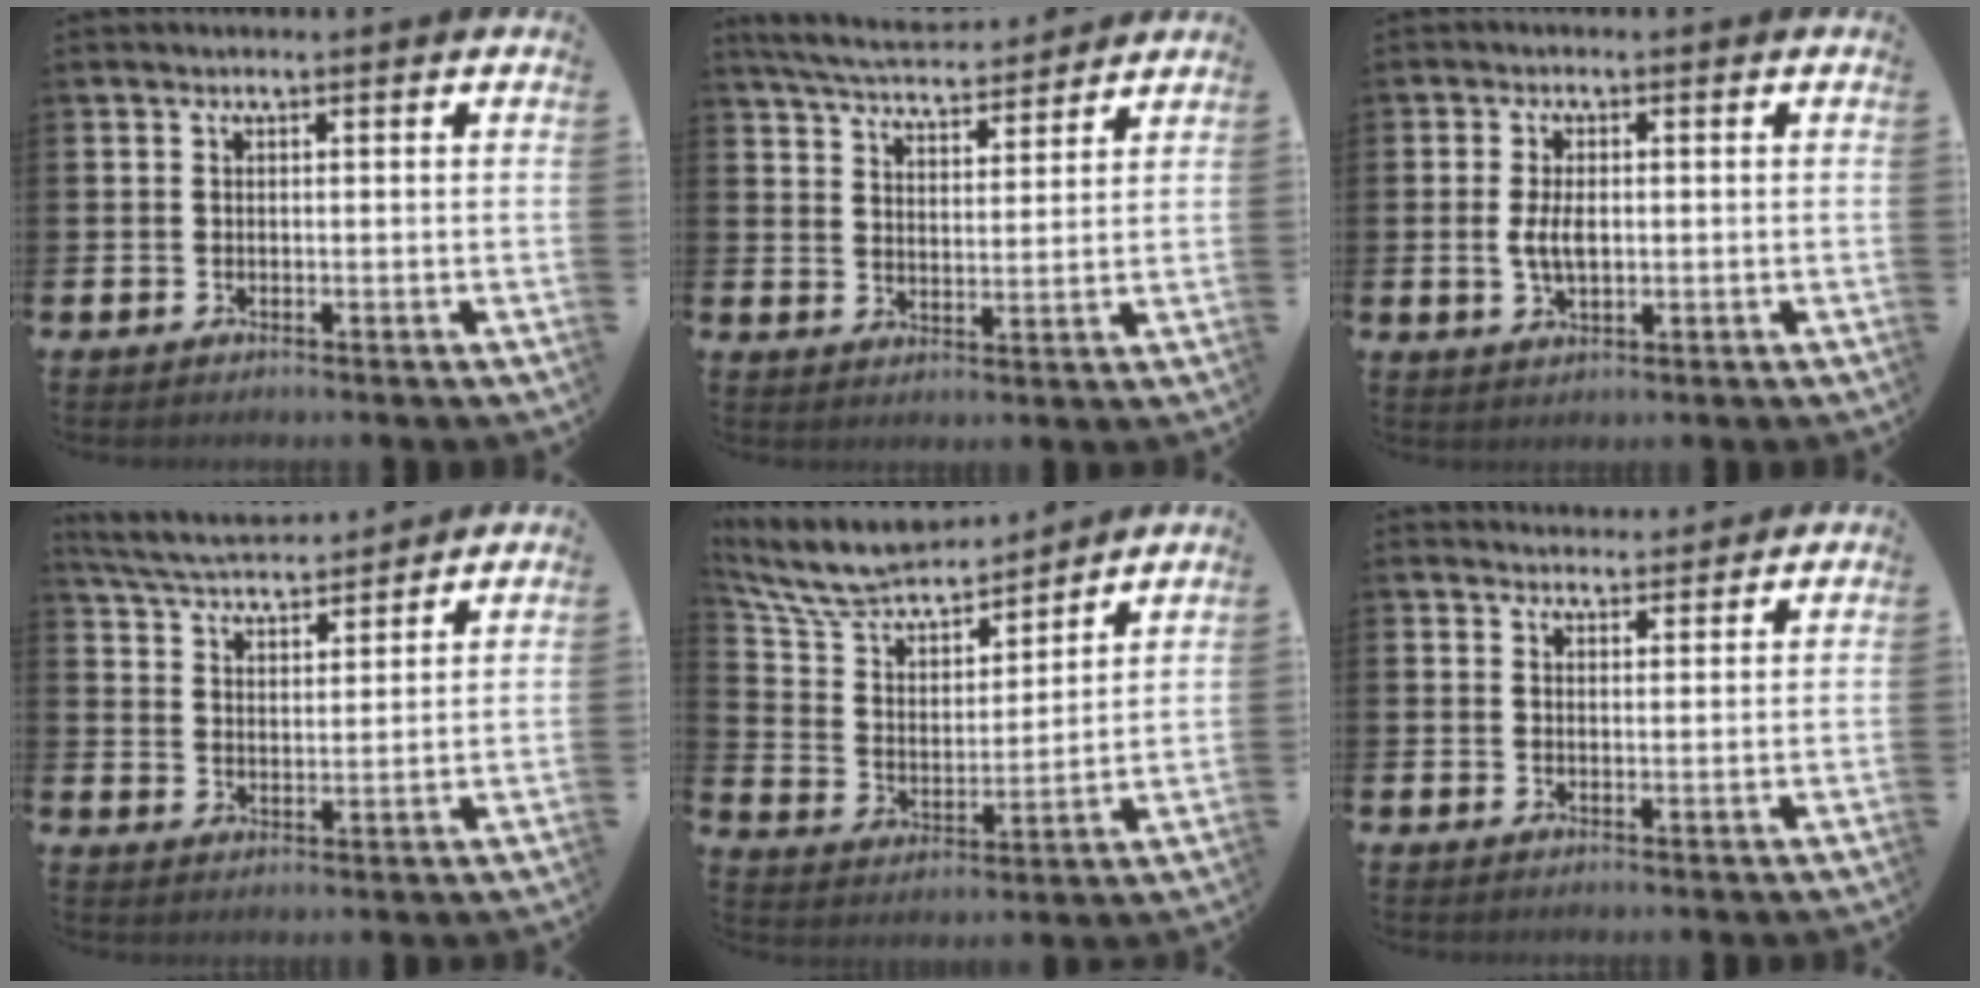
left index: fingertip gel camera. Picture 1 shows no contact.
{"total": 5.5, "force": [5.4, 0.8, 1.1], "torque": [-0.046, -0.031, 0.095]}
{"total": 3.8, "force": [0.1, 2.0, 3.3], "torque": [-0.057, -0.002, -0.006]}
{"total": 5.2, "force": [5.1, 0.7, 0.8], "torque": [-0.040, -0.031, 0.089]}
{"total": 10.0, "force": [9.2, 3.0, 2.7], "torque": [-0.106, -0.063, 0.162]}
{"total": 2.8, "force": [2.7, 0.7, -0.2], "torque": [0.007, -0.016, 0.047]}